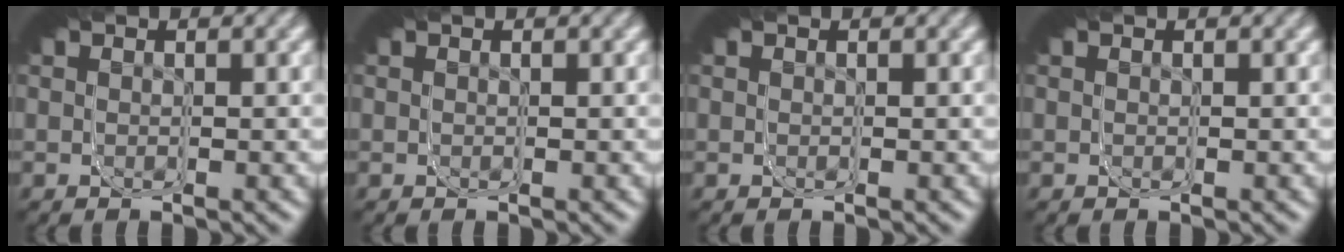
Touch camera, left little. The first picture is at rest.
{"total": 0.0}
{"total": 0.0}
{"total": 0.0}